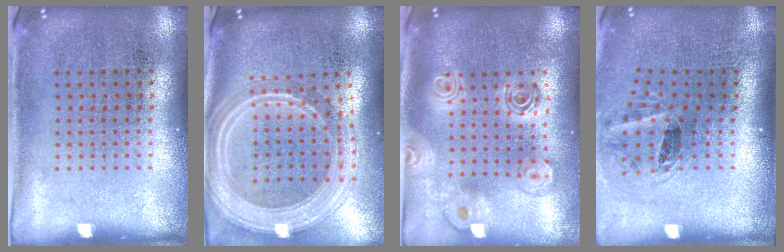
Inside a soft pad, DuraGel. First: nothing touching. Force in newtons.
{"total": 2.9, "press": 2.3, "slide": 1.7}
{"total": 2.1, "press": 1.7, "slide": 1.2}
{"total": 1.3, "press": 1.0, "slide": 0.9}